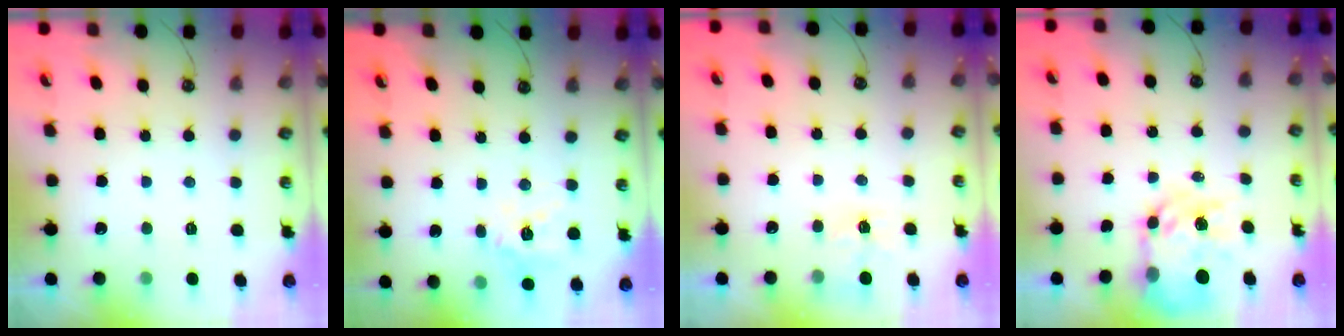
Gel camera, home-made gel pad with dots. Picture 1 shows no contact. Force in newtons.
{"total": 14.4, "press": 14.2, "slide": 2.2}
{"total": 3.4, "press": 3.4, "slide": 0.6}
{"total": 12.3, "press": 12.3, "slide": 1.0}